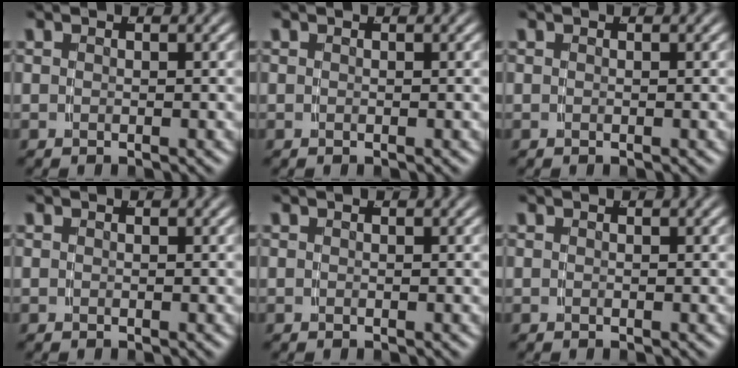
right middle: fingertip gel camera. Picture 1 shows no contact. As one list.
[{"total": 0.0}, {"total": 0.0}, {"total": 0.0}, {"total": 0.0}, {"total": 0.0}]